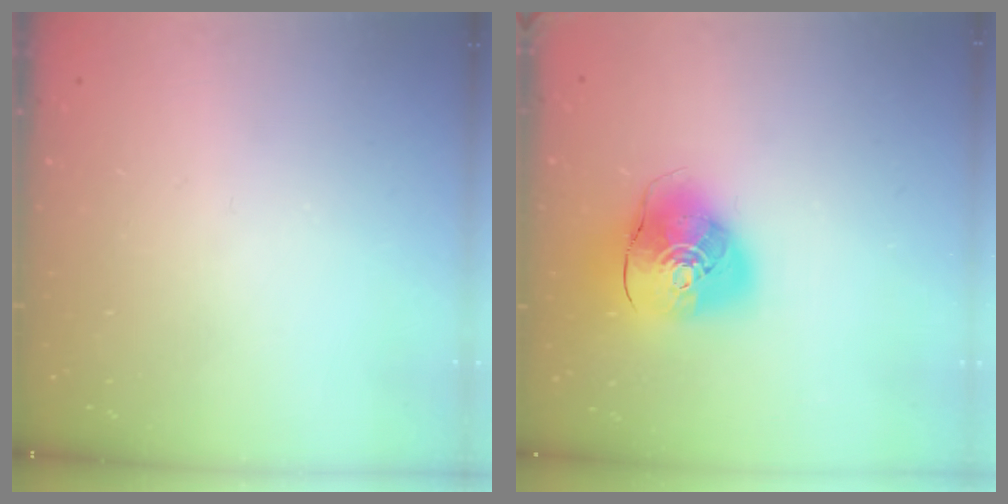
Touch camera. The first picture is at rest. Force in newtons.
{"total": 12.7, "press": 12.6, "slide": 1.8}